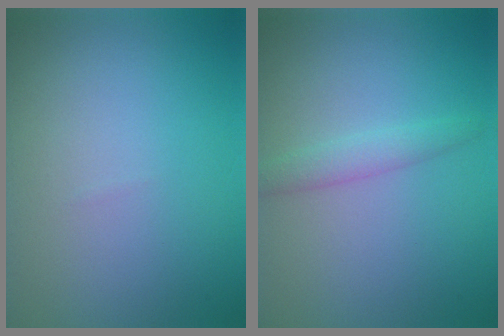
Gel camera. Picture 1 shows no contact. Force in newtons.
{"total": 1.7, "press": 1.7, "slide": 0.0}